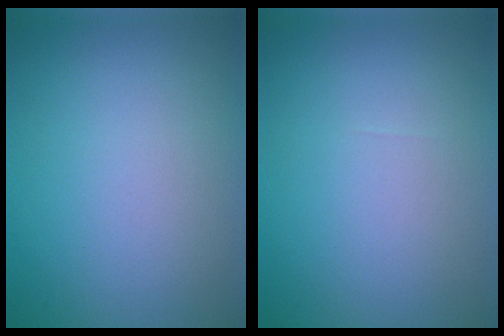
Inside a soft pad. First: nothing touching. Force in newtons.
{"total": 0.0}